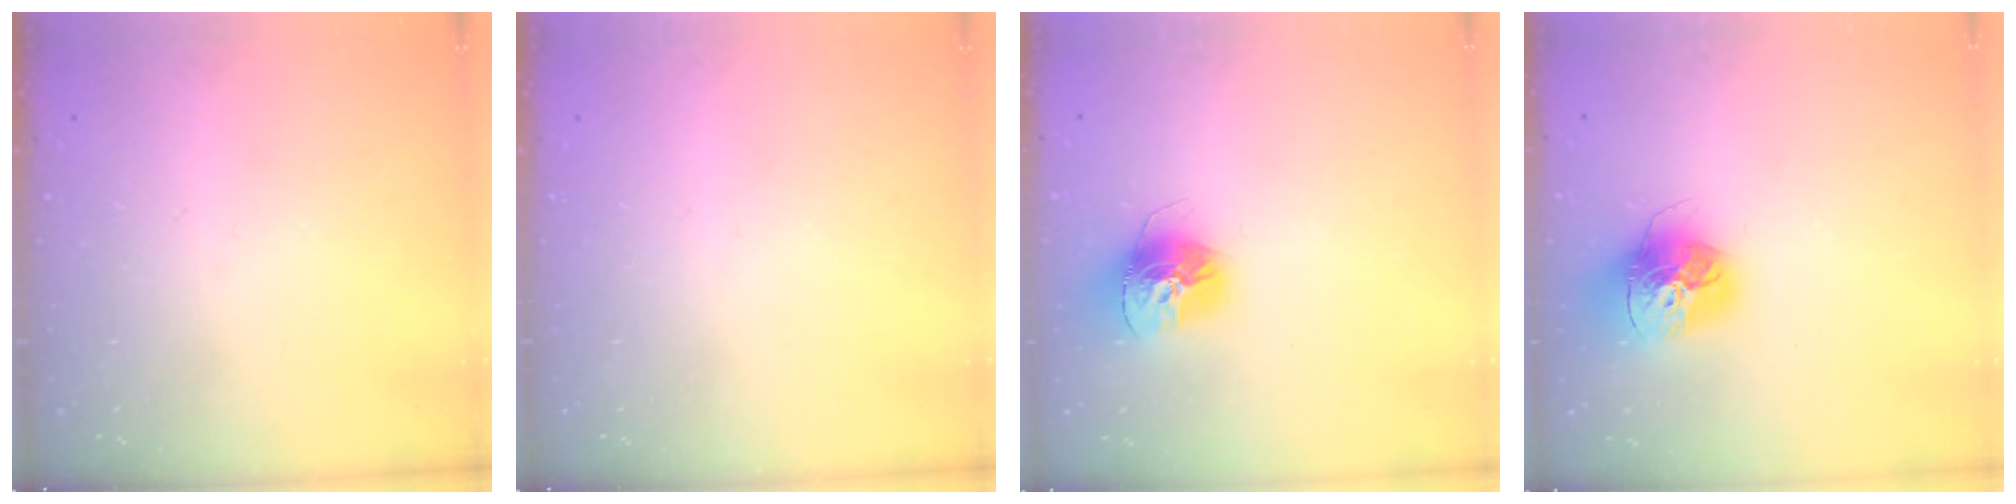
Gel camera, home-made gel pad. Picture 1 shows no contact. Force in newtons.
{"total": 0.0}
{"total": 14.6, "press": 14.6, "slide": 1.5}
{"total": 16.0, "press": 16.0, "slide": 1.7}